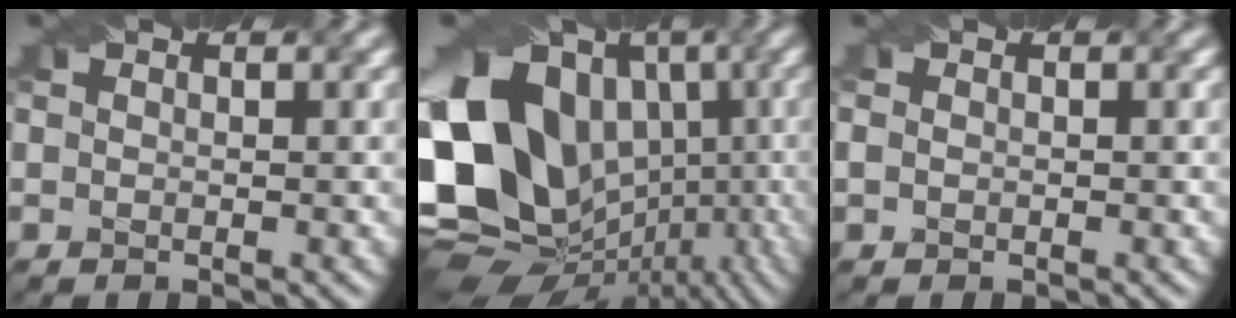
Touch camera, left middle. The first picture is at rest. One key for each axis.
{"total": 18.9, "fx": 0.1, "fy": 15.0, "fz": 11.4, "tx": -0.226, "ty": 0.000, "tz": 0.024}
{"total": 0.9, "fx": 0.0, "fy": 0.7, "fz": 0.5, "tx": -0.012, "ty": 0.002, "tz": 0.002}